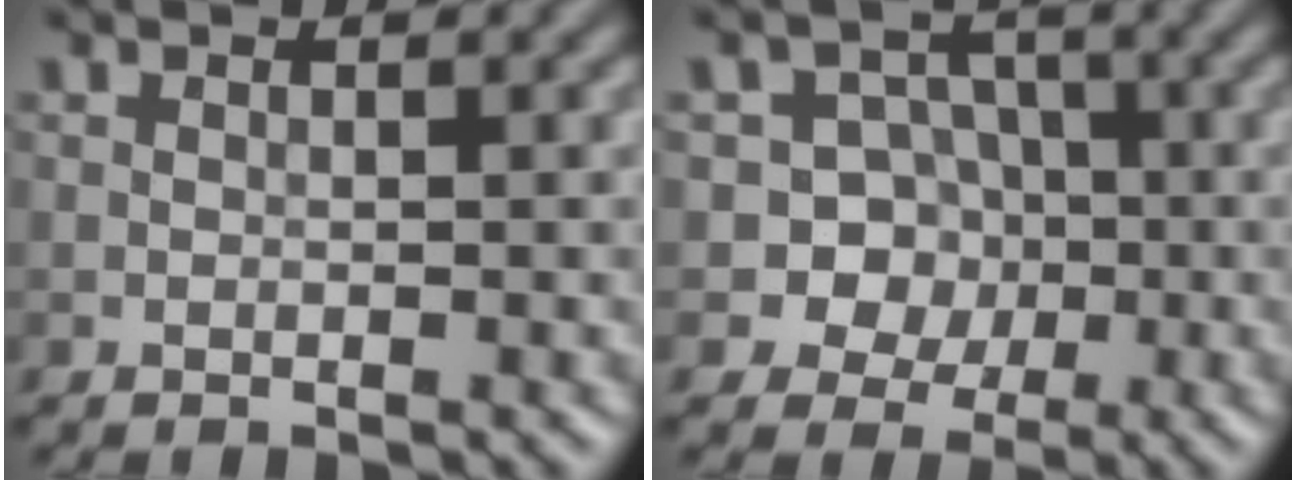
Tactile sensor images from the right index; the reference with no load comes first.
{"total": 6.3, "force": [-1.5, 6.0, 1.4], "torque": [-0.007, 0.022, -0.048]}